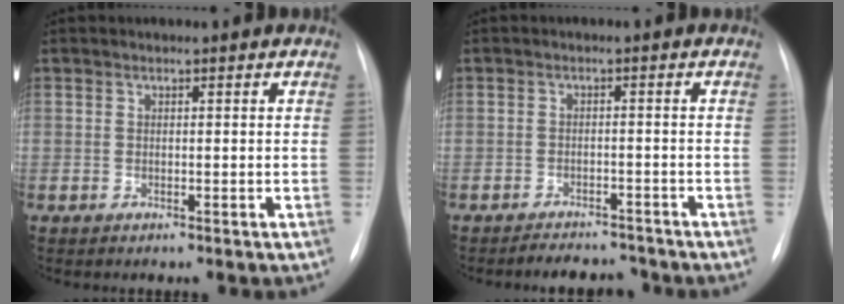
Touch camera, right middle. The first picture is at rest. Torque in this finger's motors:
{"motor_torque": [0.35, -0.40, -0.02, 0.01]}